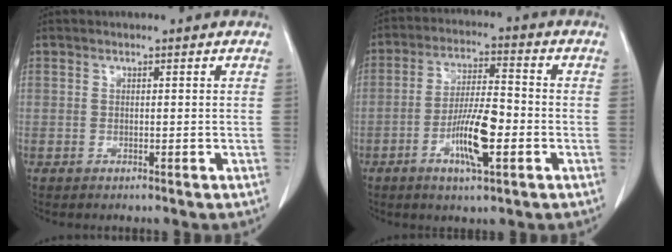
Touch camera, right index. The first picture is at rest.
{"total": 9.2, "force": [-3.0, 1.7, 8.5], "torque": [-0.159, -0.001, -0.052]}